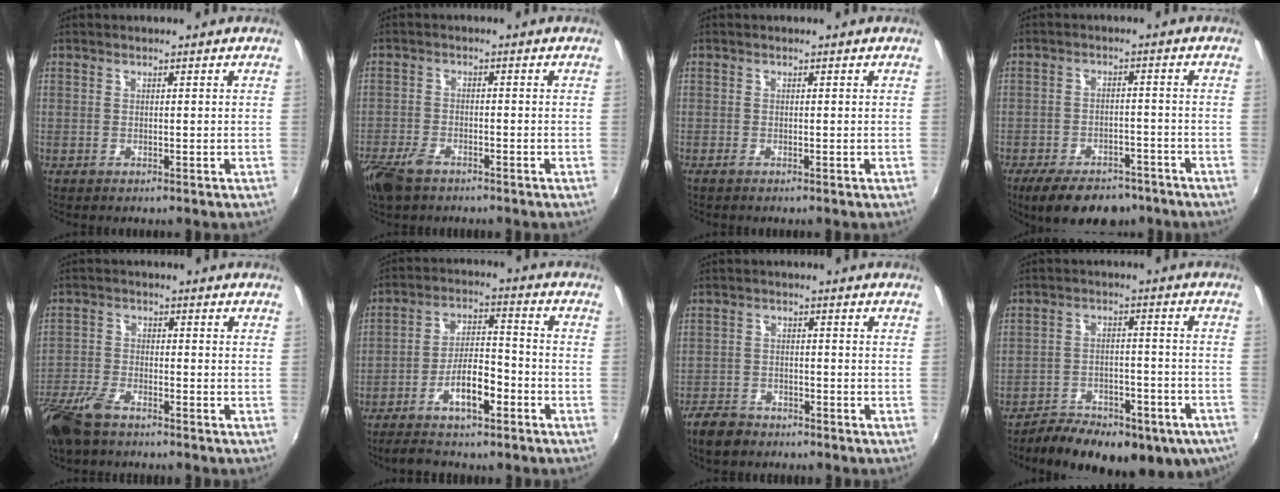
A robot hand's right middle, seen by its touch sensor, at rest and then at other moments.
{"total": 7.3, "force": [-5.2, 3.5, 3.8], "torque": [-0.106, -0.017, -0.102]}
{"total": 0.6, "force": [-0.5, 0.0, 0.3], "torque": [-0.006, -0.003, -0.012]}
{"total": 12.5, "force": [-9.4, 5.7, 5.9], "torque": [-0.131, -0.006, -0.135]}
{"total": 8.9, "force": [-6.6, 3.4, 4.9], "torque": [-0.124, -0.016, -0.136]}
{"total": 10.1, "force": [-6.4, 3.7, 7.0], "torque": [-0.133, 0.022, -0.103]}
{"total": 6.2, "force": [-4.9, 3.3, 2.0], "torque": [-0.067, 0.003, -0.086]}
{"total": 20.9, "force": [-15.2, 8.6, 11.4], "torque": [-0.199, -0.025, -0.198]}